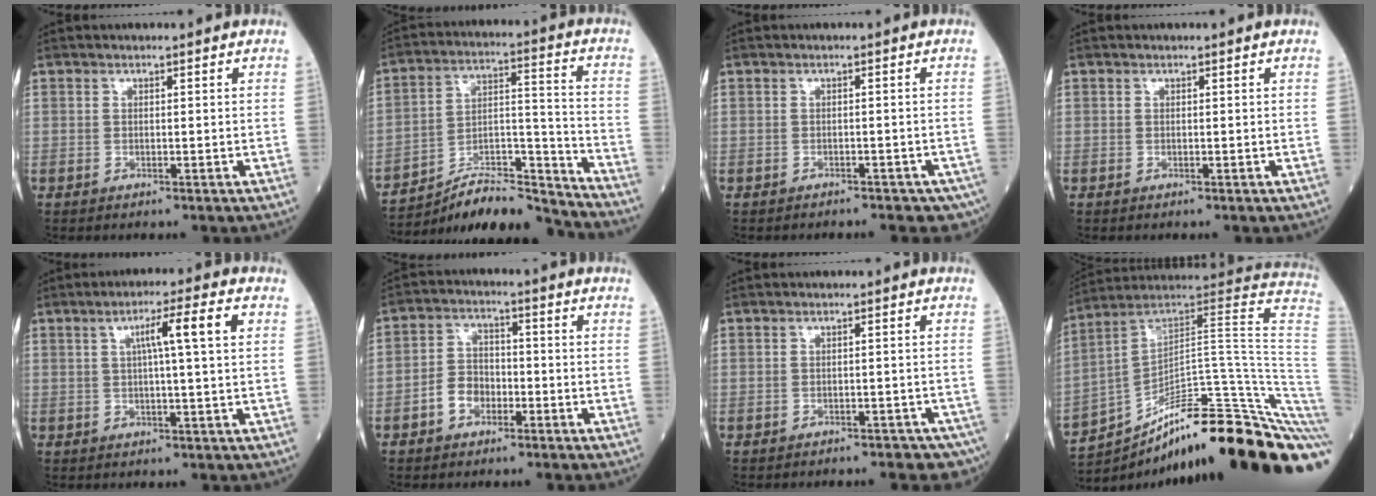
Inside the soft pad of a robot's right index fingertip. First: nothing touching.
{"total": 17.2, "force": [-16.5, 1.1, 4.6], "torque": [-0.083, 0.035, -0.271]}
{"total": 7.9, "force": [-6.3, 3.4, 3.3], "torque": [-0.044, -0.009, -0.065]}
{"total": 0.0}
{"total": 6.5, "force": [1.8, -0.5, 6.2], "torque": [-0.105, 0.013, 0.030]}
{"total": 5.0, "force": [-2.3, 3.5, 2.7], "torque": [-0.059, 0.017, -0.044]}
{"total": 9.2, "force": [-7.6, 3.7, 3.6], "torque": [-0.051, -0.005, -0.077]}
{"total": 29.4, "force": [-21.9, 1.5, 19.6], "torque": [-0.138, 0.039, -0.304]}